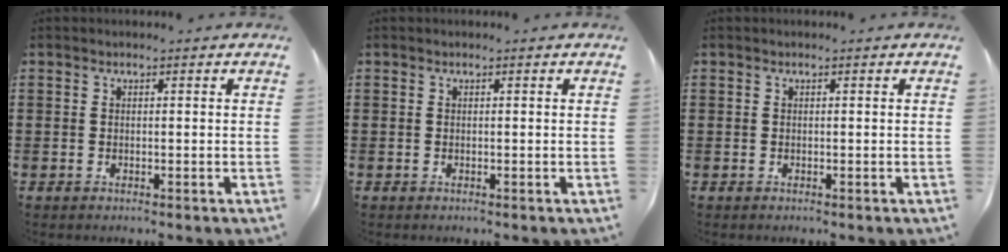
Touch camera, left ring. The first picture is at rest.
{"total": 0.0}
{"total": 0.0}